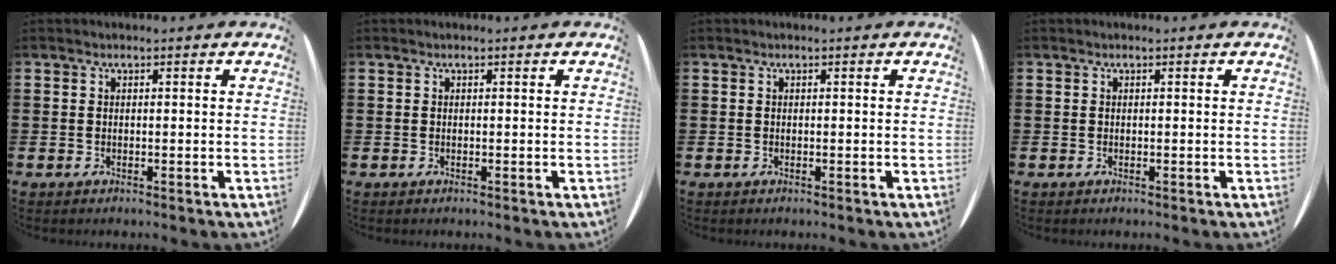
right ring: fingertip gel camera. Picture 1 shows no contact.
{"total": 0.0}
{"total": 0.0}
{"total": 0.0}